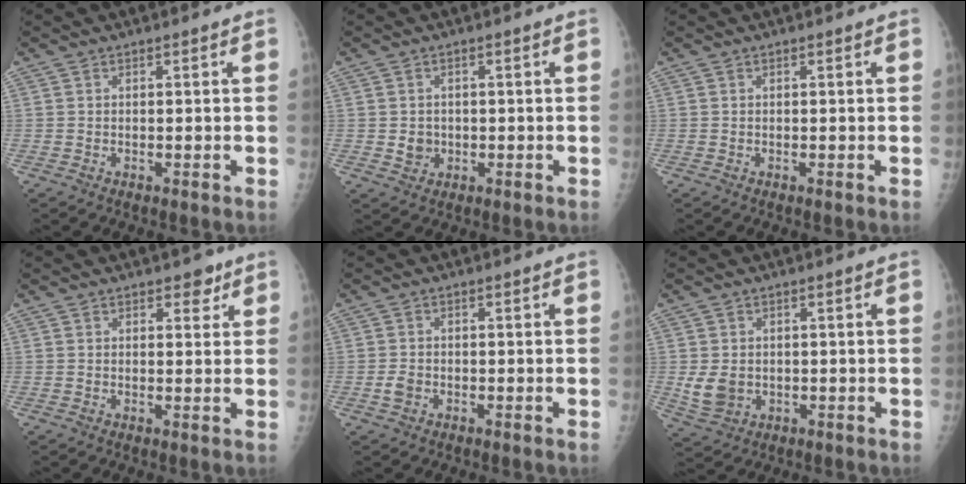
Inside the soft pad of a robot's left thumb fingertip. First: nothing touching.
{"total": 2.7, "force": [-0.2, 2.5, 1.0], "torque": [-0.003, 0.002, 0.003]}
{"total": 0.0}
{"total": 3.0, "force": [1.9, 1.7, 1.5], "torque": [0.001, -0.009, 0.024]}
{"total": 2.0, "force": [-0.6, 1.6, 1.1], "torque": [-0.017, 0.003, -0.011]}
{"total": 5.1, "force": [-0.1, 4.1, 3.0], "torque": [-0.047, -0.009, 0.010]}